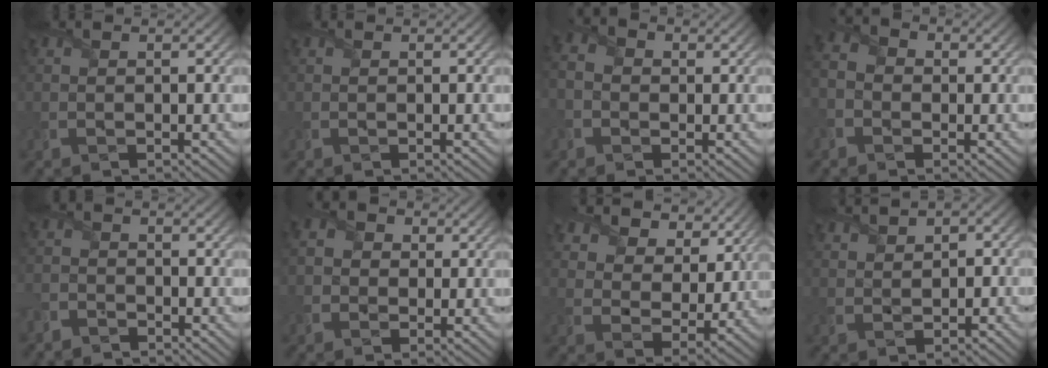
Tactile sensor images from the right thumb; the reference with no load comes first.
{"total": 0.0}
{"total": 3.2, "force": [-0.7, 2.7, 1.5], "torque": [-0.045, 0.002, -0.016]}
{"total": 3.9, "force": [-1.5, 3.1, 1.9], "torque": [-0.053, -0.001, -0.032]}
{"total": 2.5, "force": [-2.4, 0.7, 0.1], "torque": [-0.002, -0.001, -0.061]}
{"total": 3.4, "force": [0.5, 3.2, 1.1], "torque": [-0.044, 0.007, -0.007]}
{"total": 11.3, "force": [6.9, 6.9, 5.7], "torque": [-0.127, 0.009, 0.102]}
{"total": 3.3, "force": [1.9, 2.4, 1.4], "torque": [-0.037, 0.001, 0.045]}